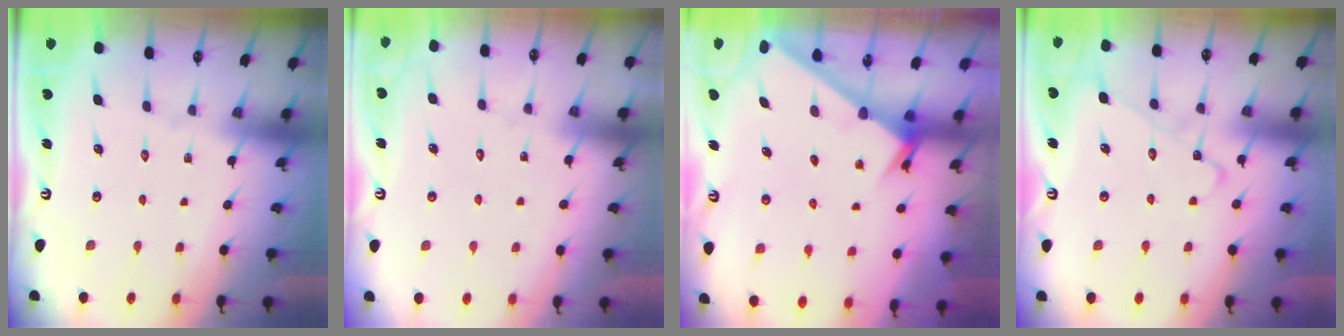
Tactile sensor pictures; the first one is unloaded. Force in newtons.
{"total": 4.3, "press": 4.2, "slide": 0.3}
{"total": 2.6, "press": 2.6, "slide": 0.2}
{"total": 4.4, "press": 4.4, "slide": 0.5}